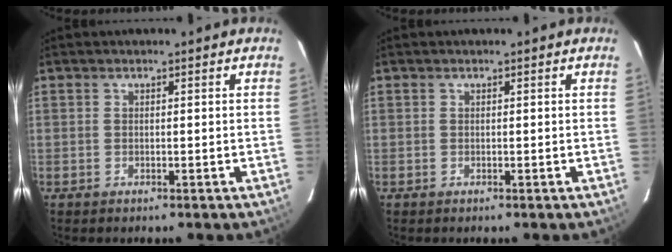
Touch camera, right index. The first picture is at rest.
{"total": 0.0}